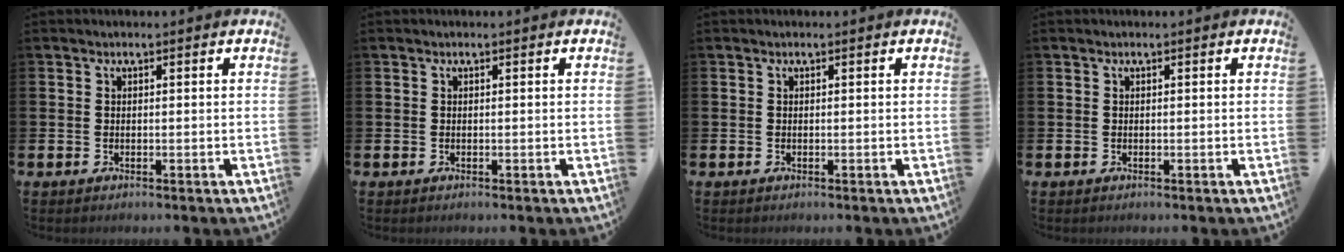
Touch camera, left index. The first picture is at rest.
{"total": 0.0}
{"total": 0.0}
{"total": 0.0}